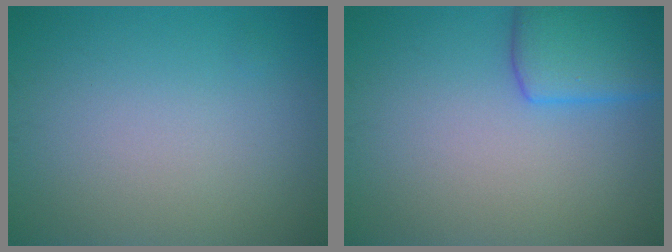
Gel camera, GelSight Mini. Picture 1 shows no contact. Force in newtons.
{"total": 4.9, "press": 4.8, "slide": 0.3}